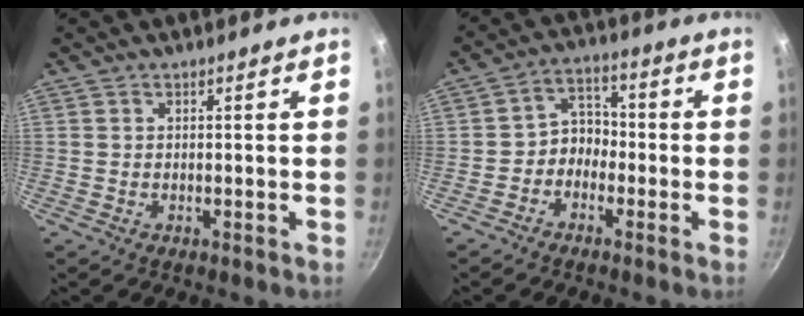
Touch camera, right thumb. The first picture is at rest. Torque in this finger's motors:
{"motor_torque": [-0.32, 0.46, 0.00, 0.39, 0.08]}